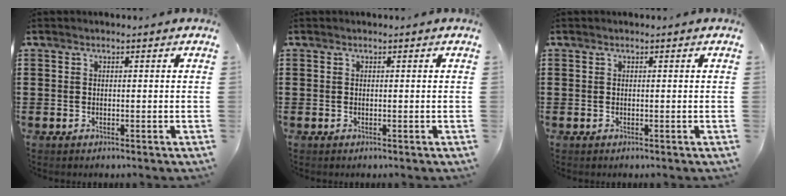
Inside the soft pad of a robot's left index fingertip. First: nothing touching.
{"total": 0.0}
{"total": 0.0}